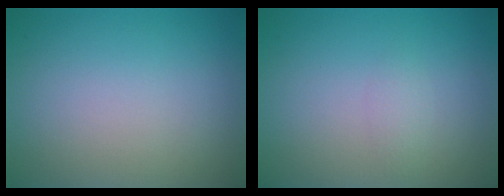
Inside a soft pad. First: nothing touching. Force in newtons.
{"total": 0.9, "press": 0.9, "slide": 0.0}